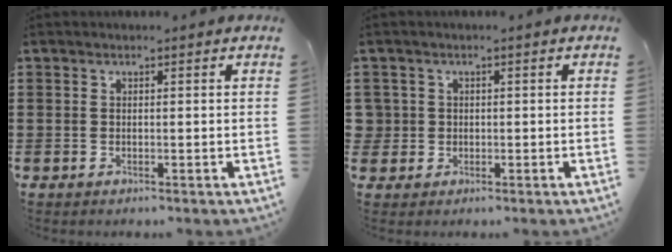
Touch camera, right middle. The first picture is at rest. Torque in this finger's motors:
{"motor_torque": [0.06, 0.17, 0.05, 0.01]}